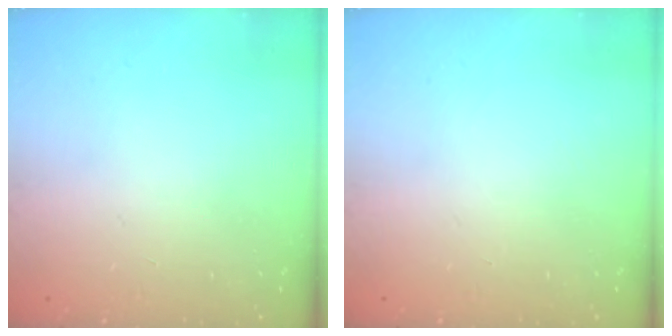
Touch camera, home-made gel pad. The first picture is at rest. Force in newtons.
{"total": 0.0}